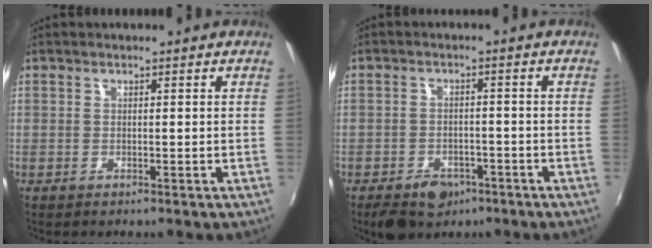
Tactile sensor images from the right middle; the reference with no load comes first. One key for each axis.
{"total": 7.4, "fx": -4.9, "fy": 4.6, "fz": 3.2, "tx": -0.077, "ty": 0.001, "tz": -0.063}